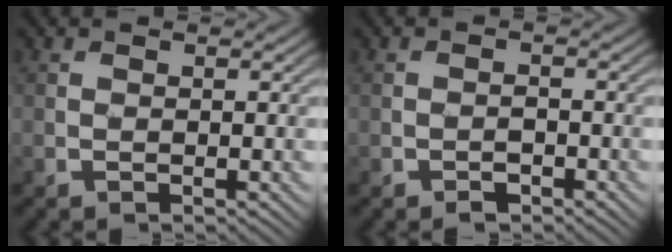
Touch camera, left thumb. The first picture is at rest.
{"total": 1.7, "force": [-1.2, 1.0, 0.6], "torque": [-0.004, 0.004, -0.023]}